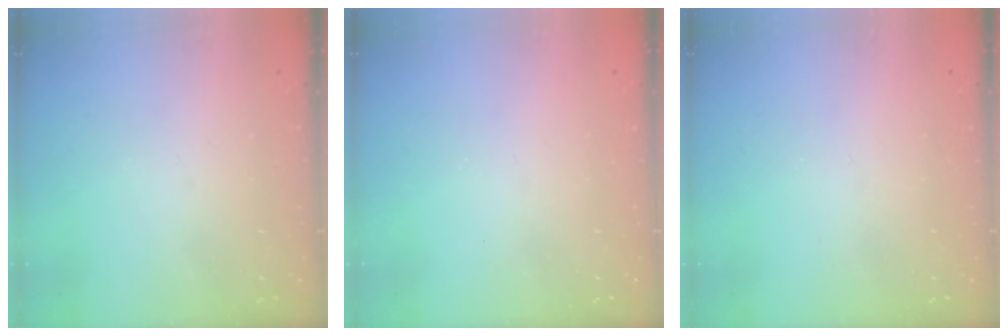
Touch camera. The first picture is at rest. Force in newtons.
{"total": 0.0}
{"total": 0.0}